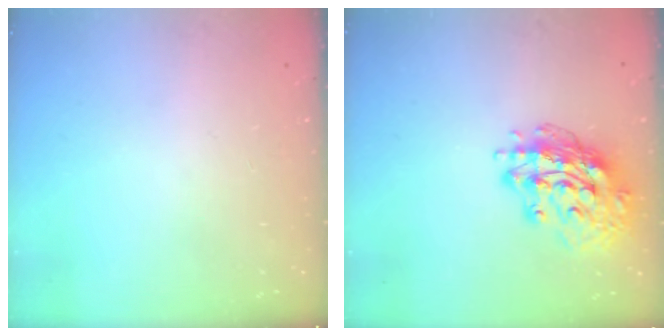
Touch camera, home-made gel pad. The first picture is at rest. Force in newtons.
{"total": 15.9, "press": 15.9, "slide": 1.5}